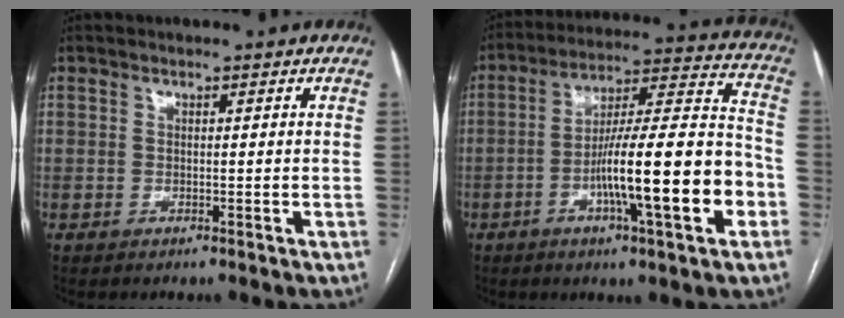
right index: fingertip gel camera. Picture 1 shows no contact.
{"total": 18.7, "force": [-5.8, 1.5, 17.7], "torque": [-0.281, 0.008, -0.089]}